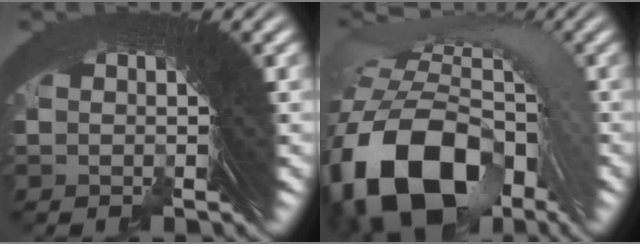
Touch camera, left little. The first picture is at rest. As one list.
[{"total": 13.0, "force": [-1.7, 8.3, 9.8], "torque": [-0.193, -0.032, -0.009]}]